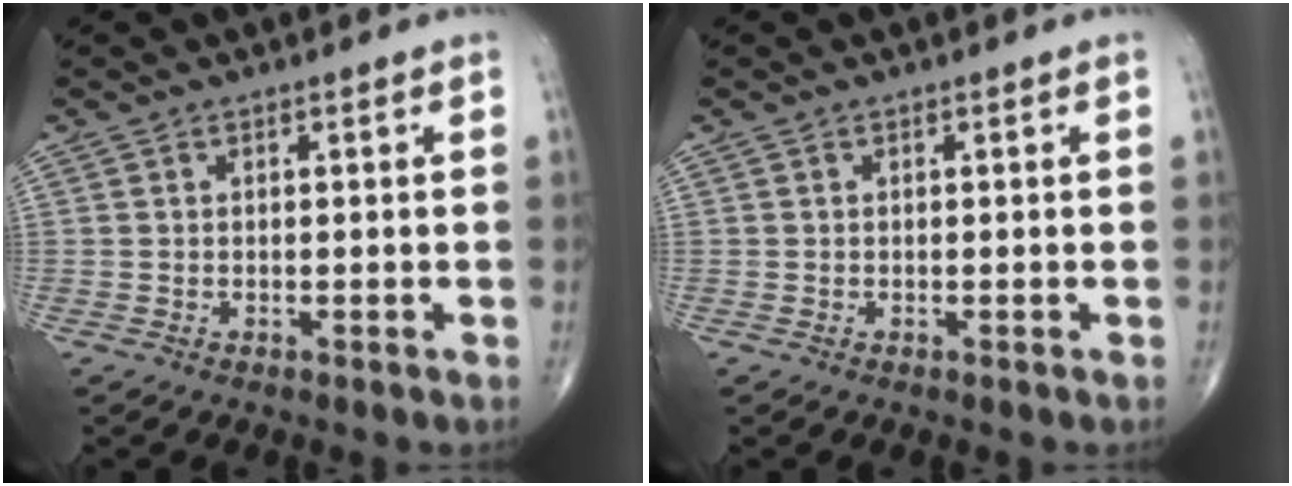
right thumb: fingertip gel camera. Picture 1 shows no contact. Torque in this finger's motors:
{"motor_torque": [0.00, 0.00, -0.01, 0.04, 0.00]}